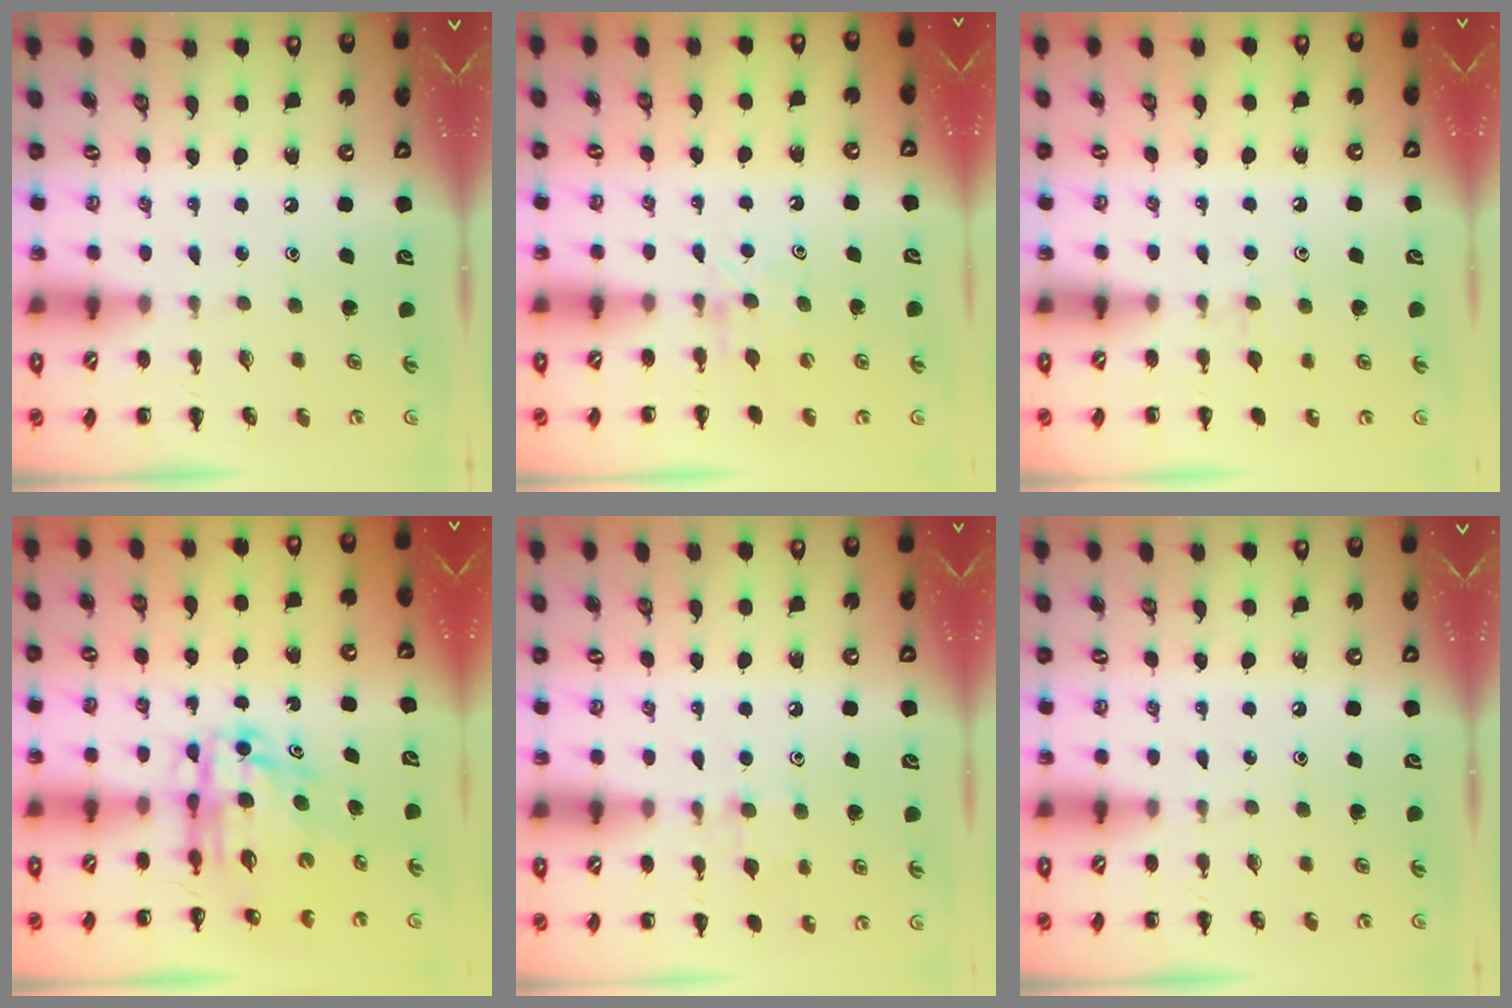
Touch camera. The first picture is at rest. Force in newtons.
{"total": 4.7, "press": 4.4, "slide": 1.7}
{"total": 3.7, "press": 3.3, "slide": 1.5}
{"total": 8.6, "press": 8.0, "slide": 3.2}
{"total": 8.1, "press": 7.9, "slide": 1.9}
{"total": 0.0}